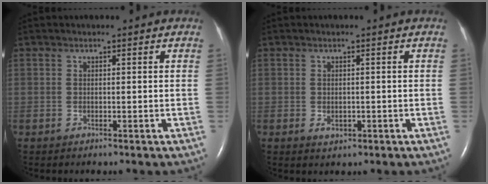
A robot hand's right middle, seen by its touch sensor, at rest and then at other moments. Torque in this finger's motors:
{"motor_torque": [0.35, 0.01, 0.13, 0.03]}